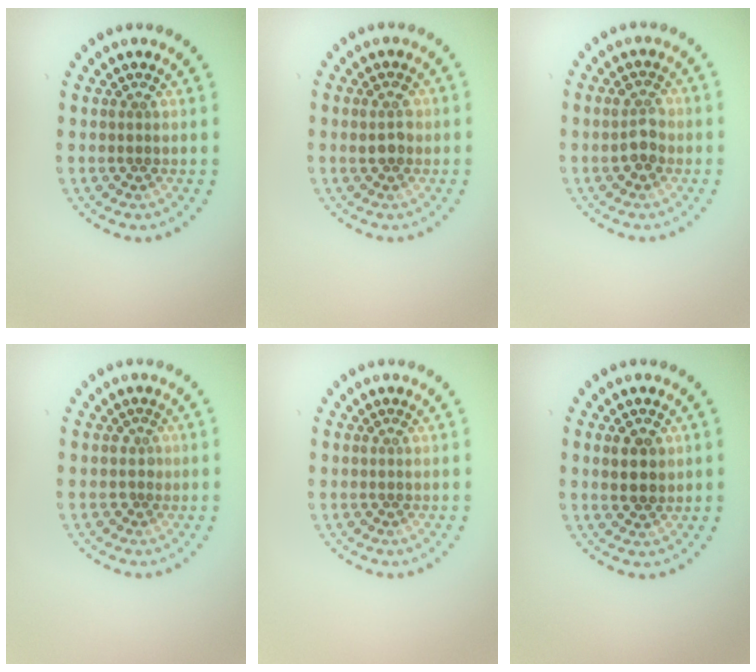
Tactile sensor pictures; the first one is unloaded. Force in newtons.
{"total": 1.7, "press": 1.7, "slide": 0.4}
{"total": 2.0, "press": 2.0, "slide": 0.4}
{"total": 0.7, "press": 0.4, "slide": 0.6}
{"total": 0.0}
{"total": 2.5, "press": 2.5, "slide": 0.6}